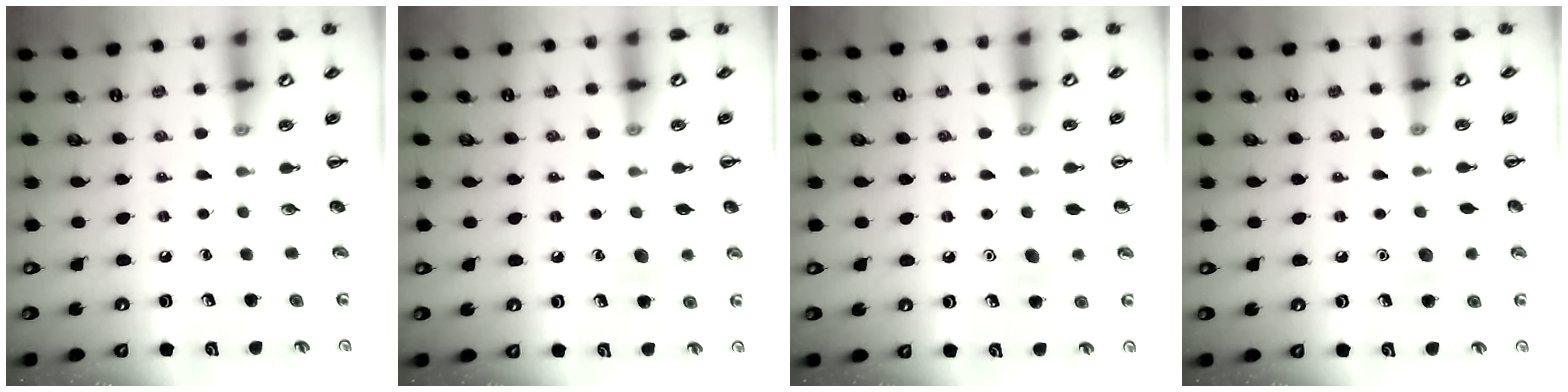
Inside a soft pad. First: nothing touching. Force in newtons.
{"total": 7.1, "press": 6.9, "slide": 1.9}
{"total": 5.6, "press": 5.3, "slide": 1.6}
{"total": 6.5, "press": 6.3, "slide": 1.3}